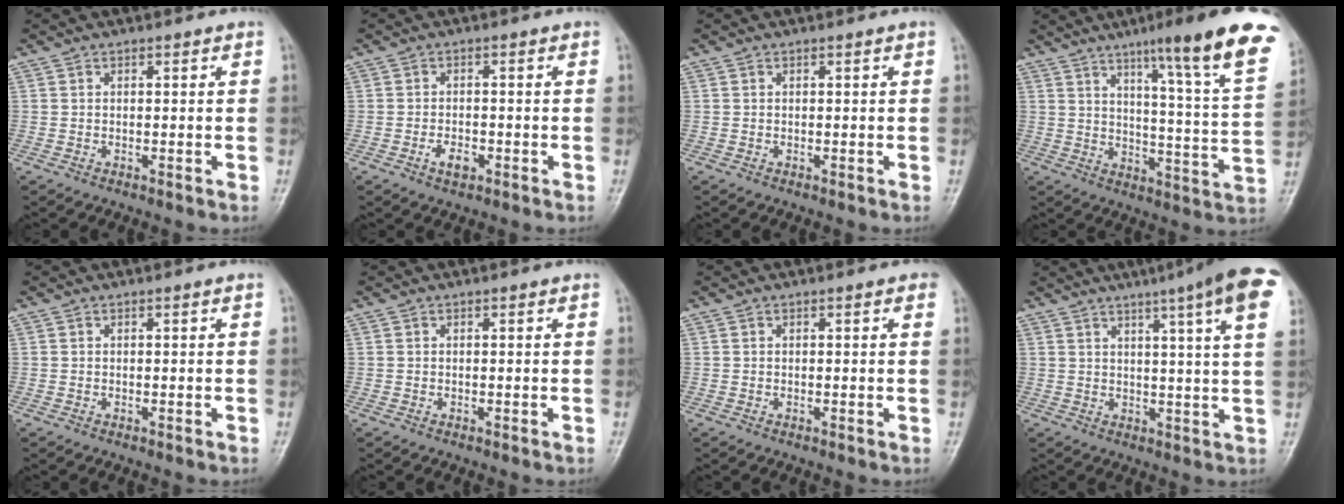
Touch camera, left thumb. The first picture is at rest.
{"total": 3.0, "force": [-1.4, 1.7, 2.0], "torque": [-0.030, 0.004, -0.023]}
{"total": 0.0}
{"total": 21.3, "force": [12.9, 1.8, 16.8], "torque": [-0.212, -0.051, 0.174]}
{"total": 0.0}
{"total": 0.0}
{"total": 0.8, "force": [0.4, 0.4, 0.6], "torque": [-0.004, 0.000, 0.000]}
{"total": 14.9, "force": [8.3, 1.0, 12.3], "torque": [-0.160, -0.013, 0.089]}